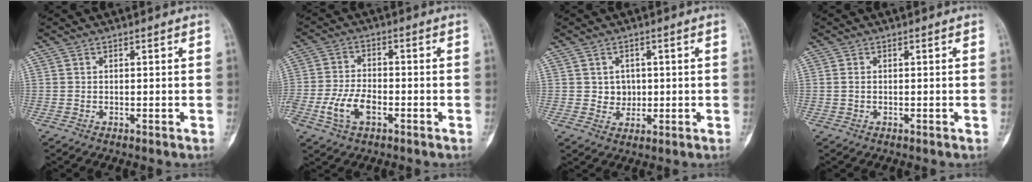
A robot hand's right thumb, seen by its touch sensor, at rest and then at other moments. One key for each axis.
{"total": 7.5, "fx": -2.9, "fy": 4.2, "fz": 5.5, "tx": -0.116, "ty": 0.015, "tz": -0.056}
{"total": 3.5, "fx": 0.3, "fy": 3.1, "fz": 1.4, "tx": -0.001, "ty": 0.002, "tz": 0.008}
{"total": 1.0, "fx": 0.1, "fy": 0.7, "fz": 0.7, "tx": -0.015, "ty": 0.001, "tz": 0.002}